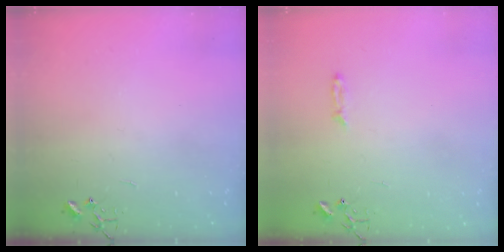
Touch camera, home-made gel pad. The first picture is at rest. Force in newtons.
{"total": 3.2, "press": 3.2, "slide": 0.4}